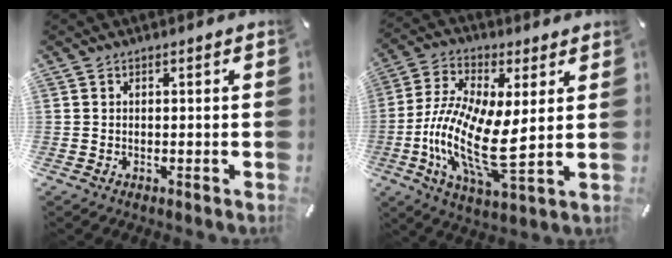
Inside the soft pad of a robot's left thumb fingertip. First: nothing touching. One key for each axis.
{"total": 15.9, "fx": -1.2, "fy": 5.7, "fz": 14.8, "tx": -0.324, "ty": -0.027, "tz": -0.020}